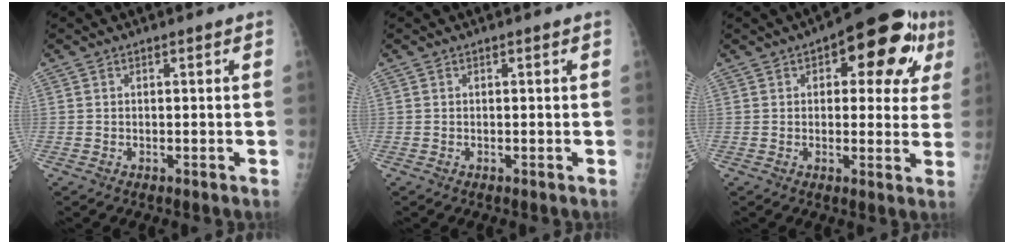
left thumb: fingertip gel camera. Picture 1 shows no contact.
{"total": 0.0}
{"total": 15.4, "force": [5.8, 7.1, 12.4], "torque": [-0.108, 0.010, 0.063]}